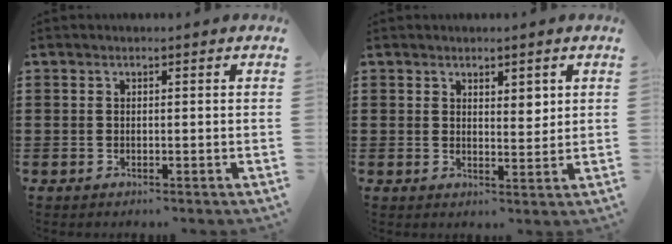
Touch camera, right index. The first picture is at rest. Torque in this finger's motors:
{"motor_torque": [0.00, 0.17, 0.22, 0.02]}